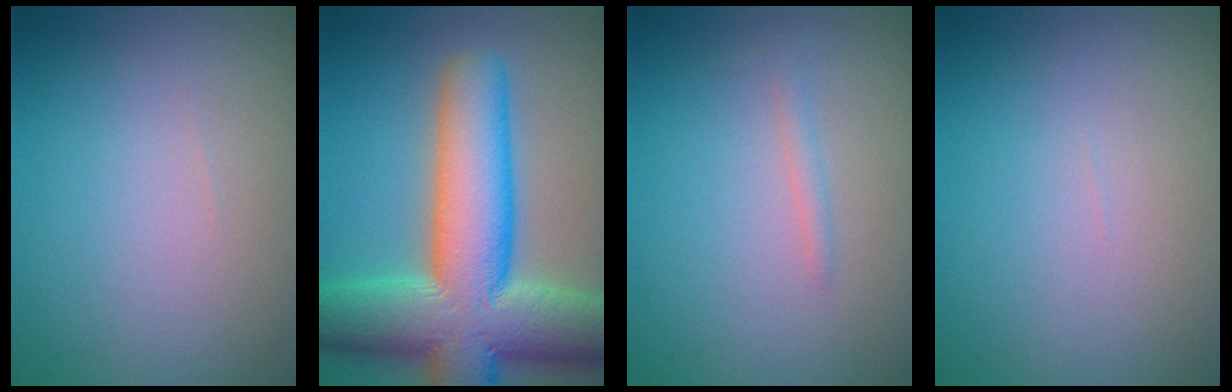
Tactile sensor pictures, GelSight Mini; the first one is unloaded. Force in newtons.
{"total": 14.4, "press": 14.3, "slide": 0.7}
{"total": 1.0, "press": 1.0, "slide": 0.0}
{"total": 0.0}